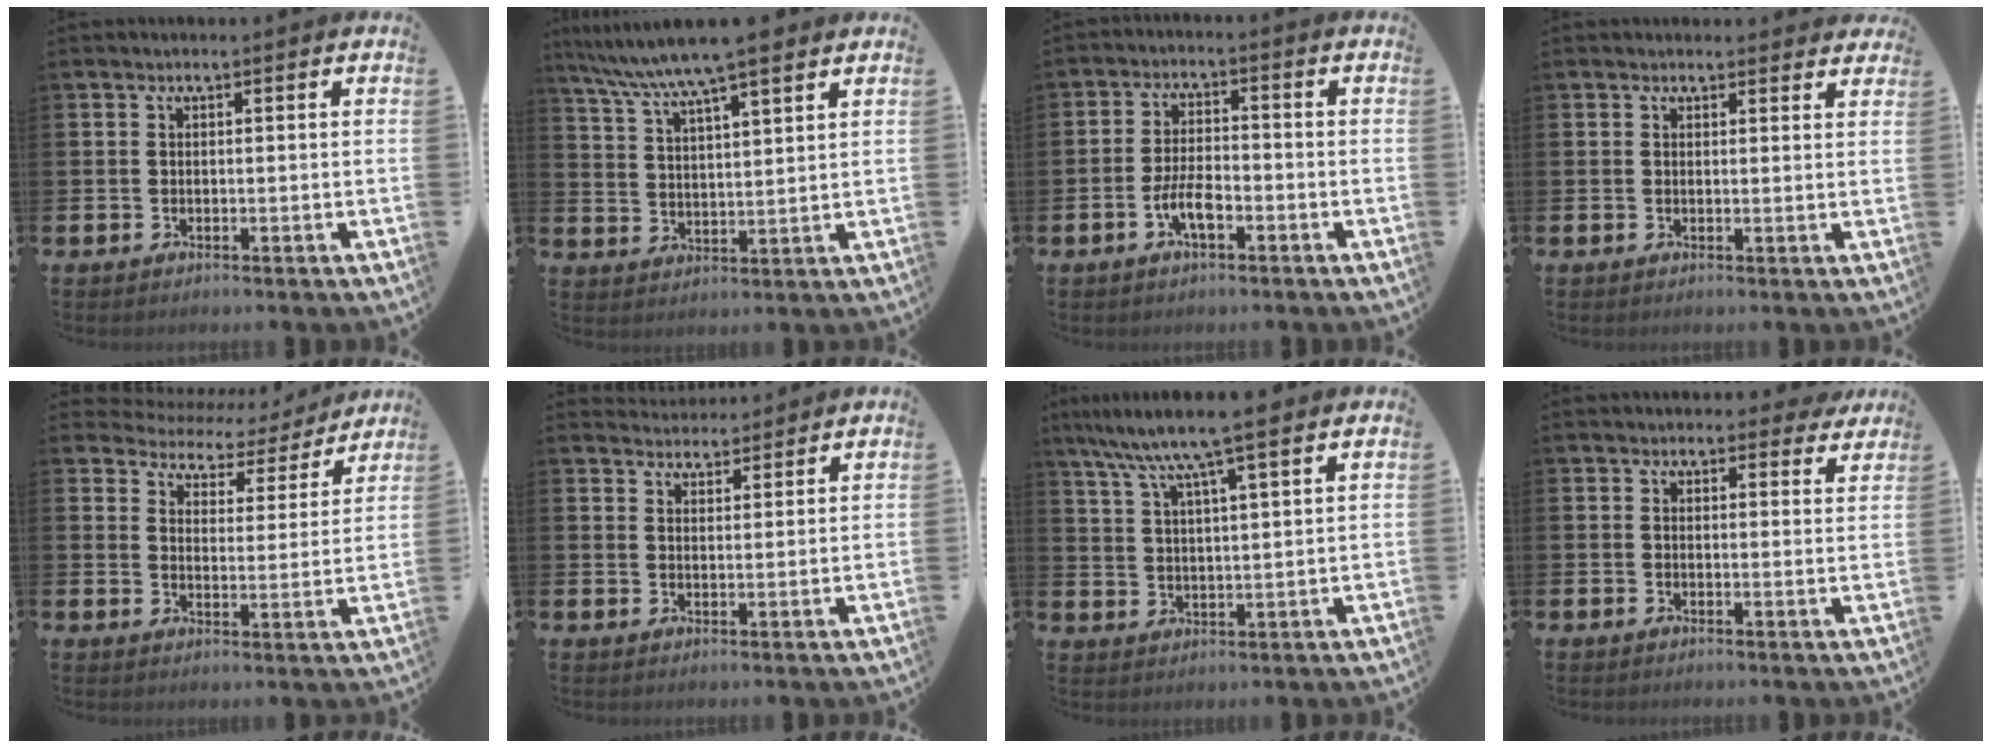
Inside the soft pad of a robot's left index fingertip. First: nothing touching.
{"total": 8.4, "force": [7.5, 0.4, 3.9], "torque": [-0.098, -0.028, 0.134]}
{"total": 4.4, "force": [-1.8, 1.7, 3.7], "torque": [-0.080, 0.003, -0.036]}
{"total": 1.5, "force": [1.4, 0.6, 0.0], "torque": [0.006, -0.002, 0.023]}
{"total": 4.5, "force": [4.1, 1.8, 0.3], "torque": [-0.030, -0.040, 0.065]}
{"total": 3.5, "force": [3.4, 0.8, -0.3], "torque": [-0.004, -0.017, 0.063]}
{"total": 8.4, "force": [7.1, 0.3, 4.5], "torque": [-0.100, -0.028, 0.123]}
{"total": 2.5, "force": [2.3, 1.0, 0.4], "torque": [0.003, -0.011, 0.038]}